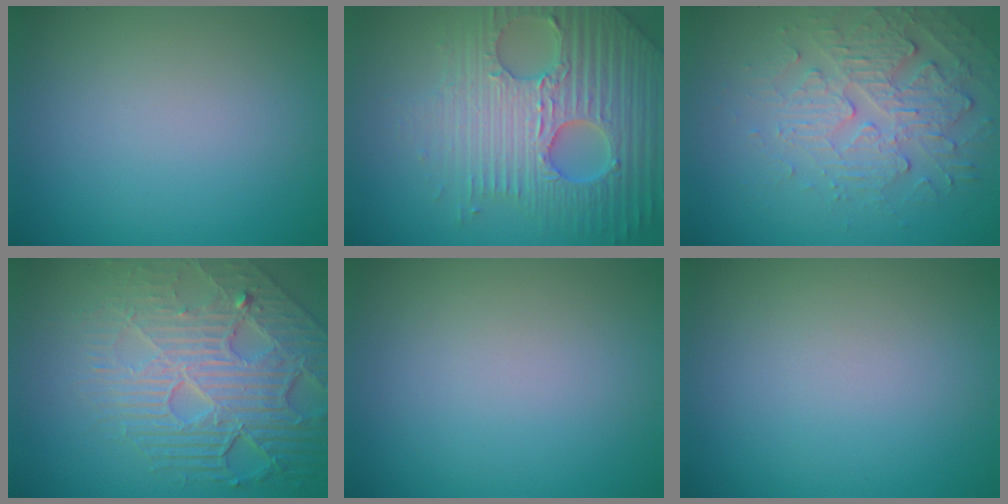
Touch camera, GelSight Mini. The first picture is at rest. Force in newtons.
{"total": 7.4, "press": 7.1, "slide": 1.8}
{"total": 3.9, "press": 3.5, "slide": 1.8}
{"total": 8.2, "press": 5.7, "slide": 5.9}
{"total": 0.0}
{"total": 0.0}